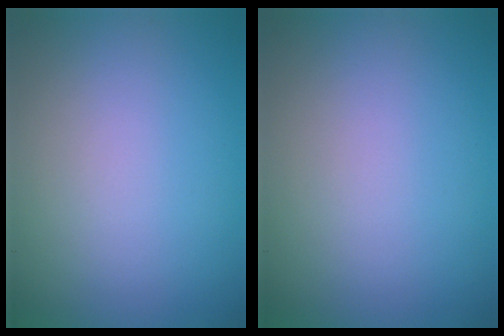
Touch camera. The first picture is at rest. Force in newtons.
{"total": 0.0}